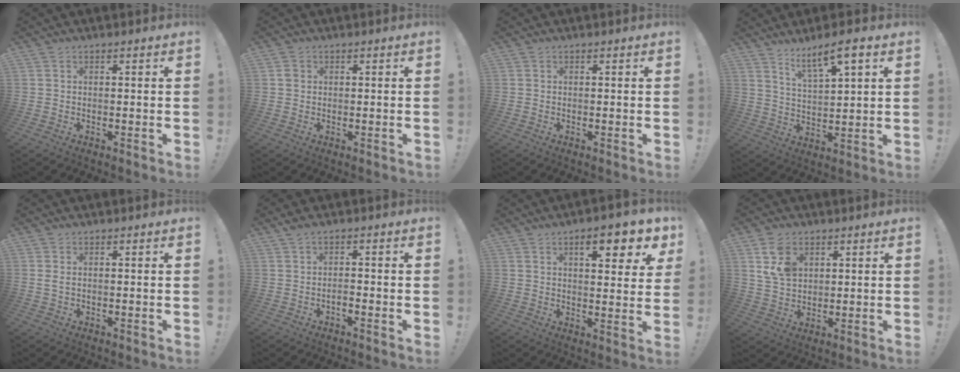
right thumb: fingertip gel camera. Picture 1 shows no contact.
{"total": 1.6, "force": [0.4, 1.5, 0.3], "torque": [0.001, 0.002, 0.006]}
{"total": 0.0}
{"total": 8.6, "force": [6.1, 1.8, 5.8], "torque": [-0.097, -0.030, 0.103]}
{"total": 1.4, "force": [0.5, 0.4, 1.2], "torque": [-0.017, -0.003, 0.008]}
{"total": 1.3, "force": [-0.3, 0.4, 1.3], "torque": [-0.031, -0.002, -0.005]}
{"total": 9.8, "force": [5.0, 2.7, 8.0], "torque": [-0.098, -0.022, 0.076]}
{"total": 8.9, "force": [4.0, 6.2, 5.0], "torque": [-0.093, -0.006, 0.078]}